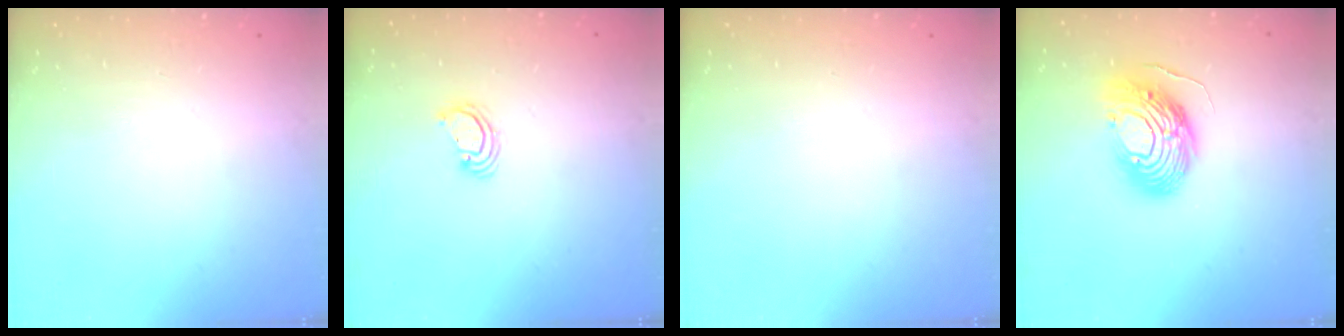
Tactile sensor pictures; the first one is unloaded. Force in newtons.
{"total": 2.2, "press": 2.2, "slide": 0.2}
{"total": 0.0}
{"total": 13.7, "press": 13.5, "slide": 2.3}